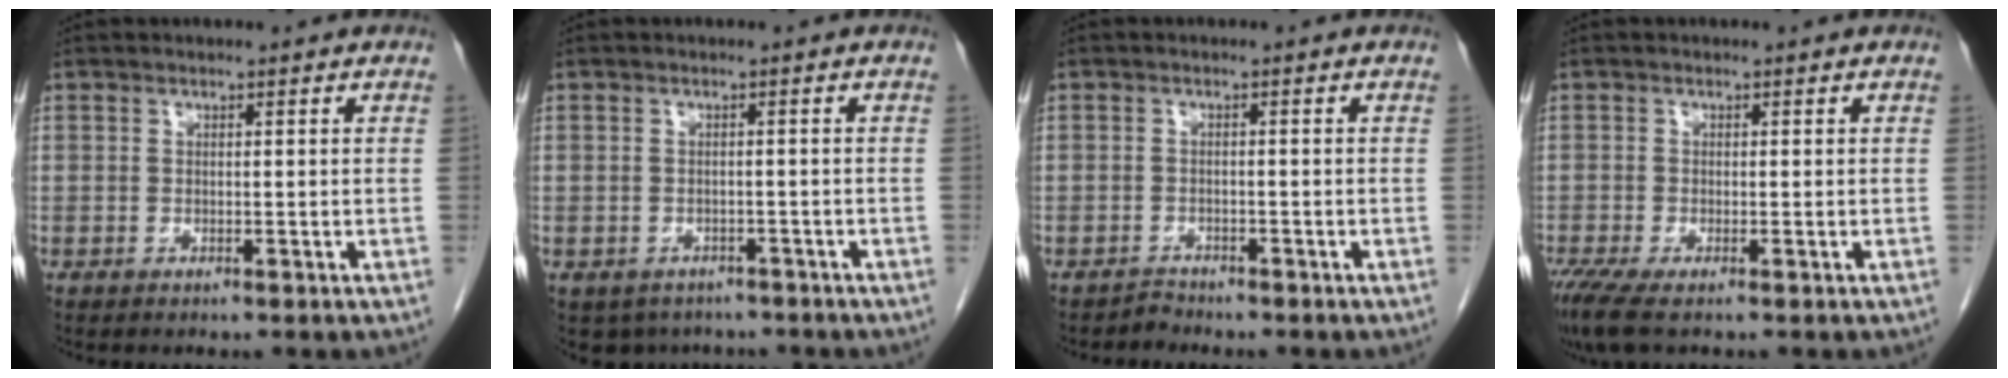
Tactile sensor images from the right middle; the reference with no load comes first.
{"total": 5.2, "force": [-4.1, 3.1, 0.7], "torque": [0.002, 0.004, -0.051]}
{"total": 1.3, "force": [-1.1, 0.1, -0.5], "torque": [0.015, -0.004, -0.022]}
{"total": 4.2, "force": [-2.8, 0.7, 3.0], "torque": [-0.061, -0.014, -0.051]}